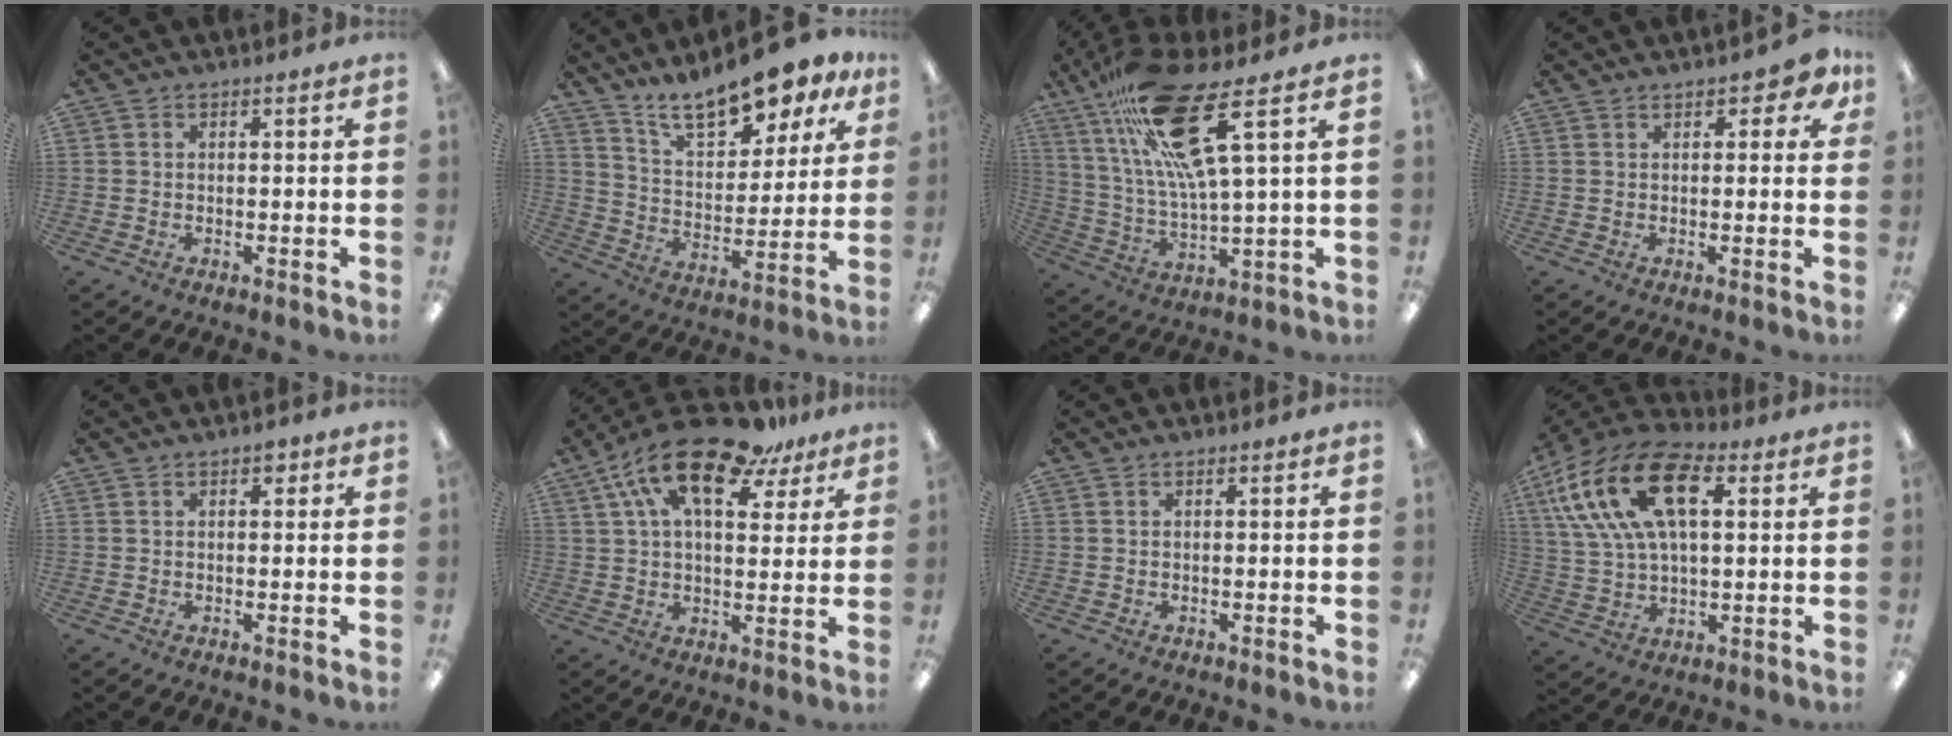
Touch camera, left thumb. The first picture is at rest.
{"total": 14.6, "force": [12.4, 4.7, 6.0], "torque": [-0.112, -0.078, 0.221]}
{"total": 21.2, "force": [11.3, 4.8, 17.3], "torque": [-0.332, -0.039, 0.181]}
{"total": 3.6, "force": [2.0, 1.9, 2.4], "torque": [-0.027, -0.002, 0.031]}
{"total": 1.7, "force": [0.8, 1.1, 1.0], "torque": [-0.005, -0.003, 0.011]}
{"total": 18.2, "force": [10.5, 8.2, 12.4], "torque": [-0.230, -0.039, 0.180]}
{"total": 0.0}
{"total": 20.8, "force": [8.0, 11.6, 15.4], "torque": [-0.312, -0.011, 0.136]}